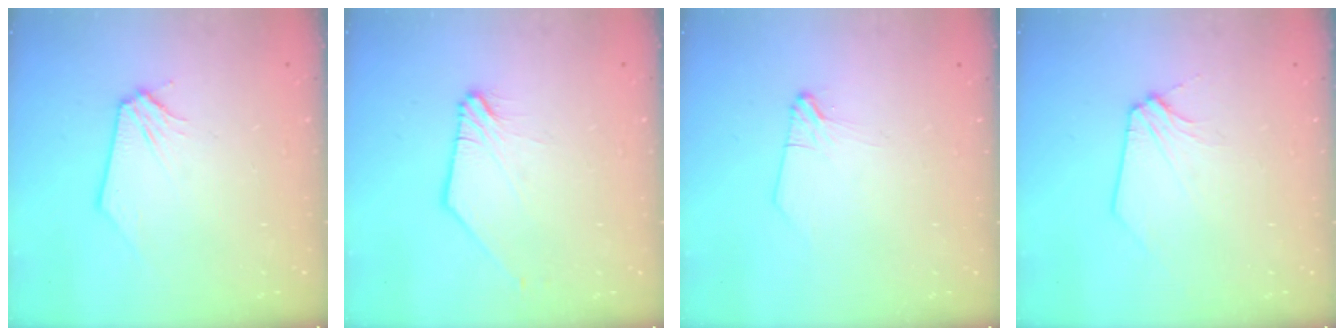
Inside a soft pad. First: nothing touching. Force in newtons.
{"total": 1.6, "press": 1.6, "slide": 0.1}
{"total": 2.0, "press": 2.0, "slide": 0.4}
{"total": 2.3, "press": 2.2, "slide": 0.5}